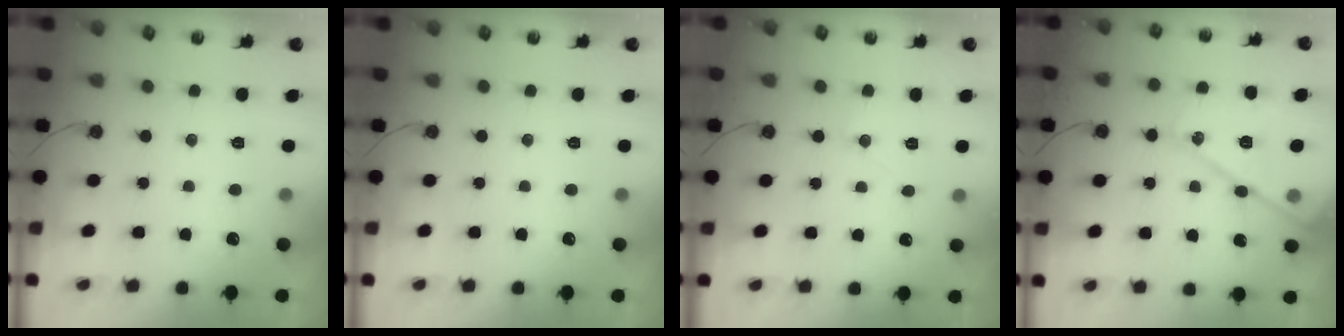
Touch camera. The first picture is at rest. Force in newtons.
{"total": 0.0}
{"total": 5.6, "press": 5.6, "slide": 0.4}
{"total": 16.3, "press": 16.2, "slide": 1.7}